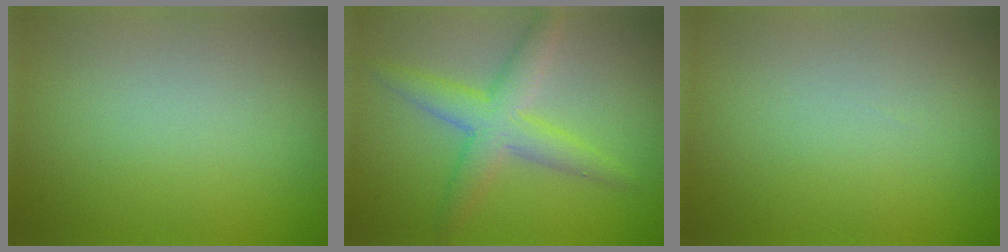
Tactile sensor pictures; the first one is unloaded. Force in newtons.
{"total": 4.4, "press": 4.4, "slide": 0.0}
{"total": 0.0}